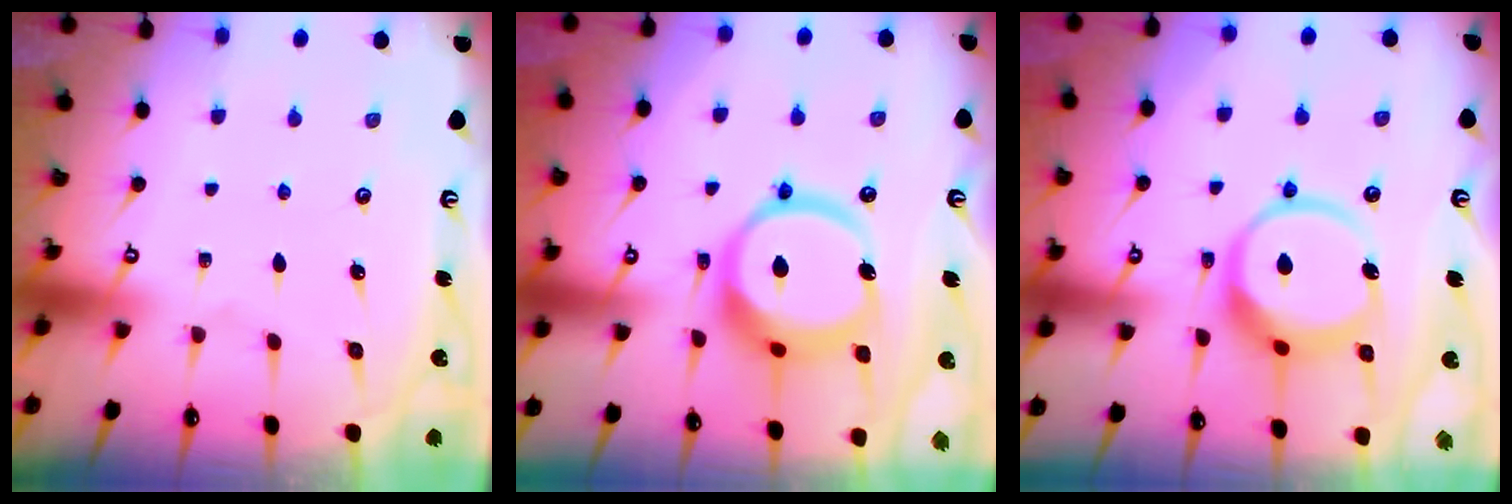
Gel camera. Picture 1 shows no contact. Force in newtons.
{"total": 15.7, "press": 15.6, "slide": 1.8}
{"total": 12.7, "press": 12.6, "slide": 1.6}